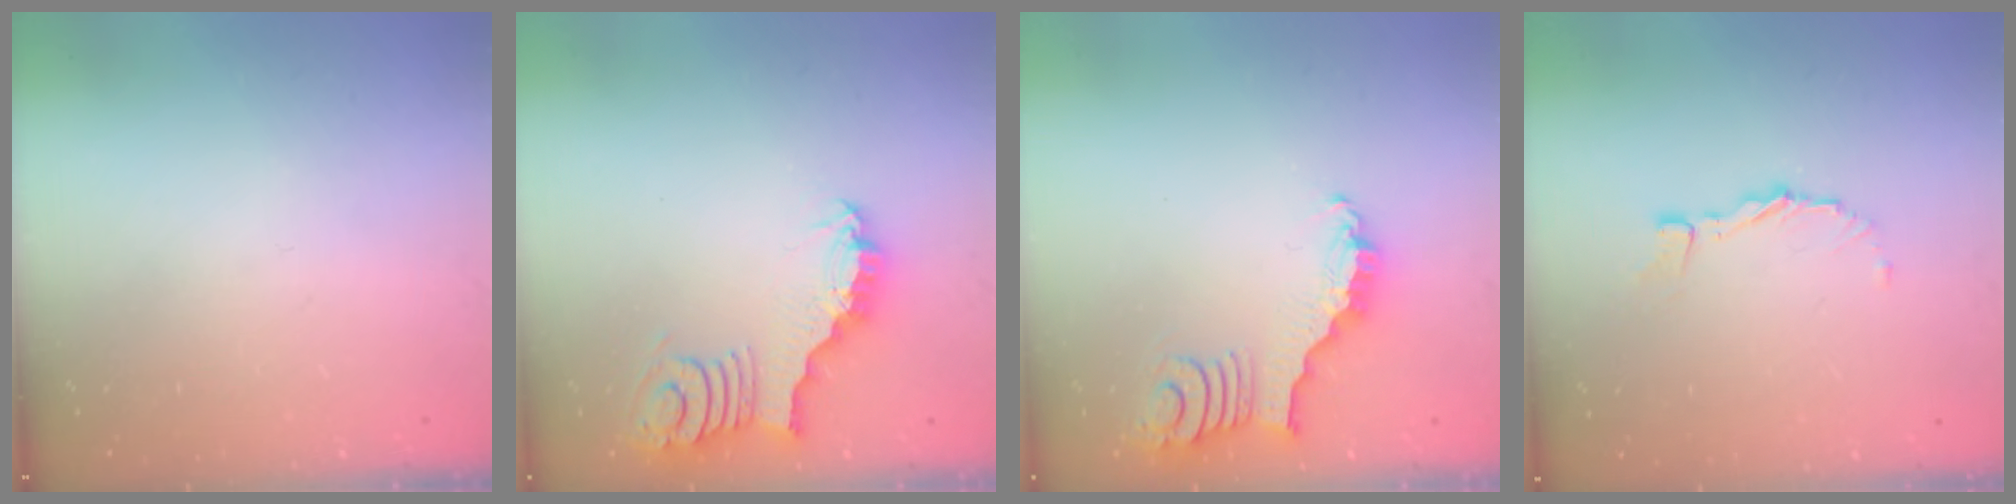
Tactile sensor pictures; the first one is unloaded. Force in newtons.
{"total": 3.2, "press": 3.2, "slide": 0.1}
{"total": 2.7, "press": 2.7, "slide": 0.4}
{"total": 3.9, "press": 3.9, "slide": 0.1}